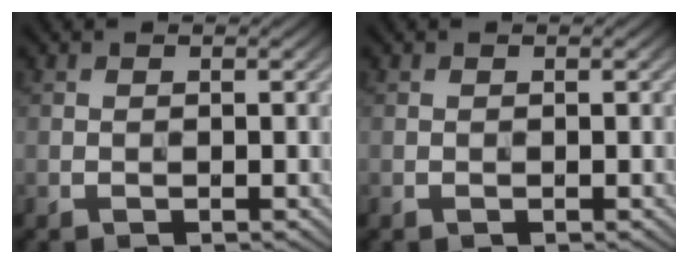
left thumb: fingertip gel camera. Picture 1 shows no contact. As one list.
[{"total": 0.0}]